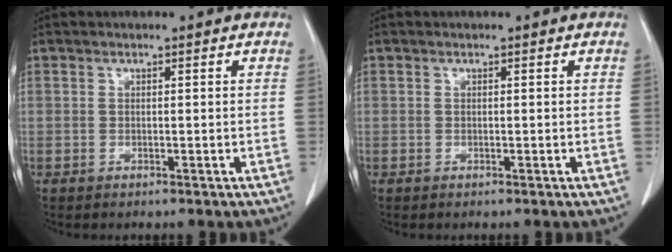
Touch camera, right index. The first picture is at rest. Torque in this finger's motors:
{"motor_torque": [0.00, 0.00, 0.00, 0.00]}